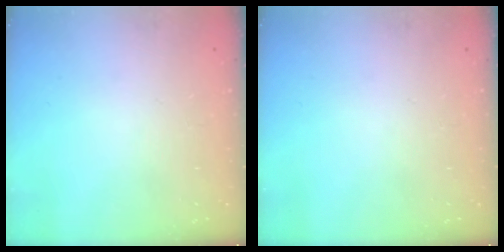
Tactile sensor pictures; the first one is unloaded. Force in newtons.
{"total": 0.0}